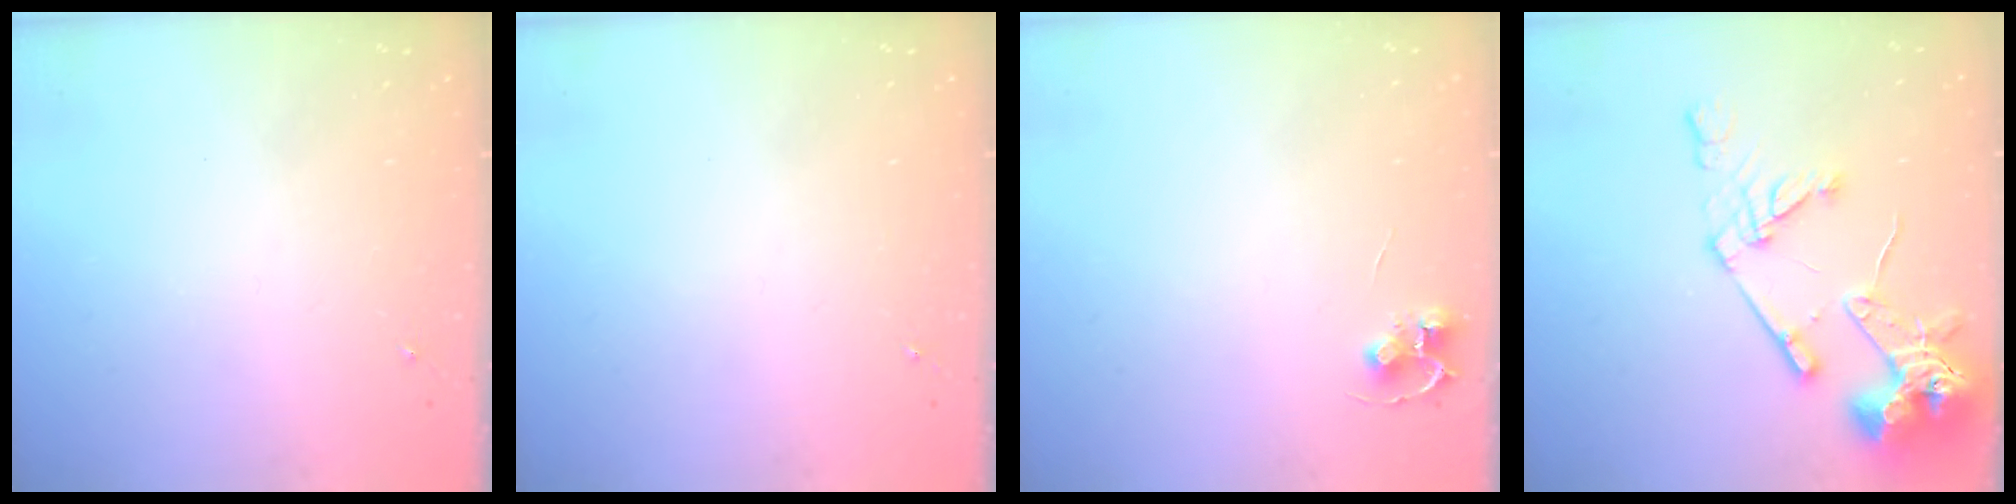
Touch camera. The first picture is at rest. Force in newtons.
{"total": 0.0}
{"total": 4.7, "press": 4.7, "slide": 0.4}
{"total": 16.7, "press": 16.5, "slide": 2.1}